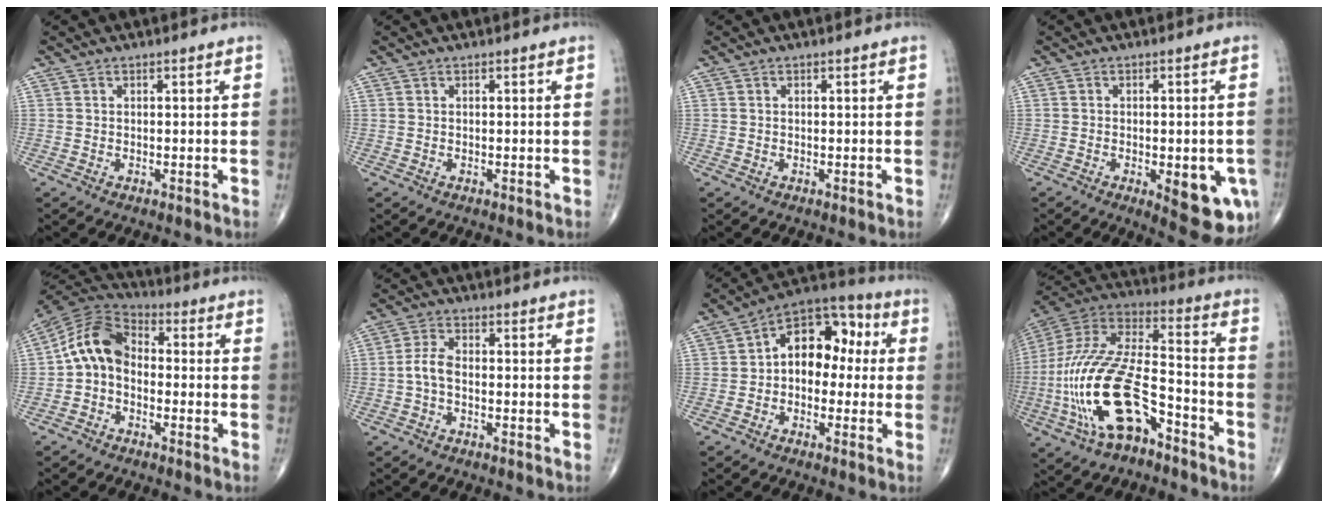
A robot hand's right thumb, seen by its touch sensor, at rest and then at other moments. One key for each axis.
{"total": 0.0}
{"total": 0.0}
{"total": 11.1, "fx": -3.4, "fy": 4.2, "fz": 9.6, "tx": -0.103, "ty": -0.007, "tz": -0.032}
{"total": 10.3, "fx": -1.2, "fy": 7.5, "fz": 6.9, "tx": -0.117, "ty": 0.036, "tz": -0.040}
{"total": 3.7, "fx": -0.9, "fy": 1.9, "fz": 3.0, "tx": -0.065, "ty": 0.013, "tz": -0.024}
{"total": 12.7, "fx": 0.8, "fy": 8.6, "fz": 9.3, "tx": -0.093, "ty": 0.044, "tz": -0.008}
{"total": 24.3, "fx": -9.5, "fy": 11.0, "fz": 19.5, "tx": -0.427, "ty": 0.049, "tz": -0.169}